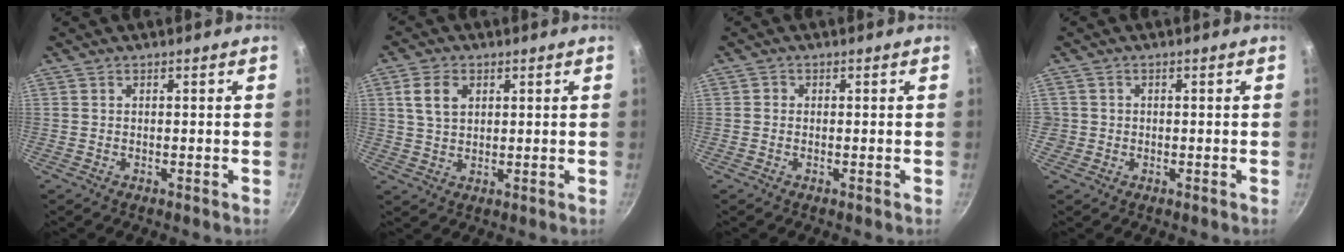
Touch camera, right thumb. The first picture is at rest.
{"total": 5.8, "force": [2.0, 4.0, 3.7], "torque": [-0.058, -0.001, 0.038]}
{"total": 0.8, "force": [-0.1, 0.8, 0.2], "torque": [0.000, 0.003, -0.004]}
{"total": 2.0, "force": [-0.2, 1.9, 0.2], "torque": [0.008, 0.010, 0.000]}